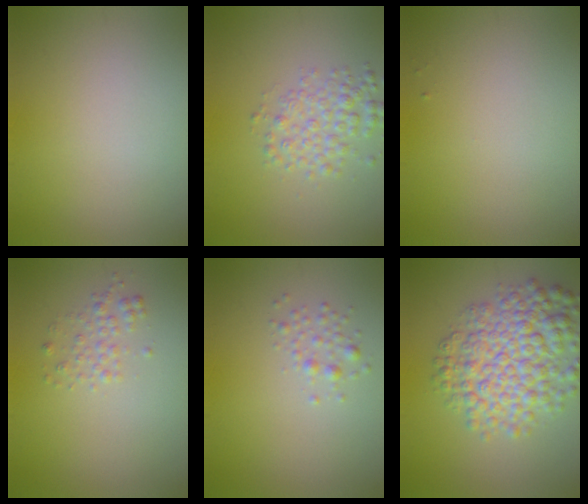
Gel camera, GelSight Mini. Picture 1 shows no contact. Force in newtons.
{"total": 2.9, "press": 2.9, "slide": 0.1}
{"total": 0.0}
{"total": 1.4, "press": 1.4, "slide": 0.0}
{"total": 1.2, "press": 1.2, "slide": 0.1}
{"total": 7.2, "press": 7.2, "slide": 0.2}